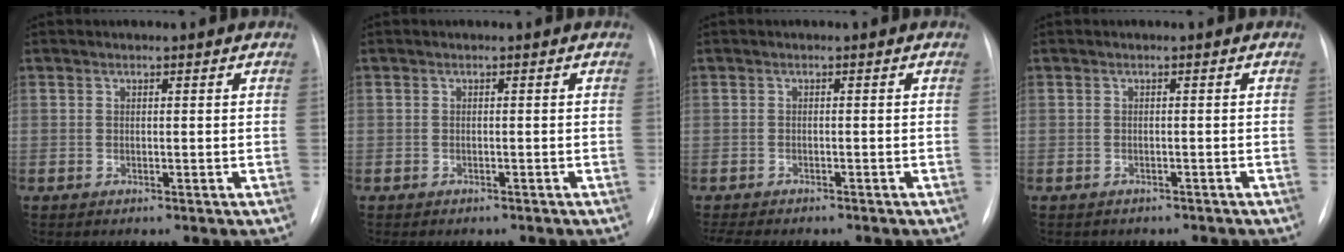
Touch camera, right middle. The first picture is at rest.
{"total": 2.6, "force": [-2.2, 1.0, 0.9], "torque": [-0.017, -0.005, -0.021]}
{"total": 6.3, "force": [-5.4, 1.5, 2.8], "torque": [-0.045, -0.007, -0.072]}
{"total": 4.2, "force": [-3.7, 1.9, 1.0], "torque": [-0.019, 0.003, -0.036]}